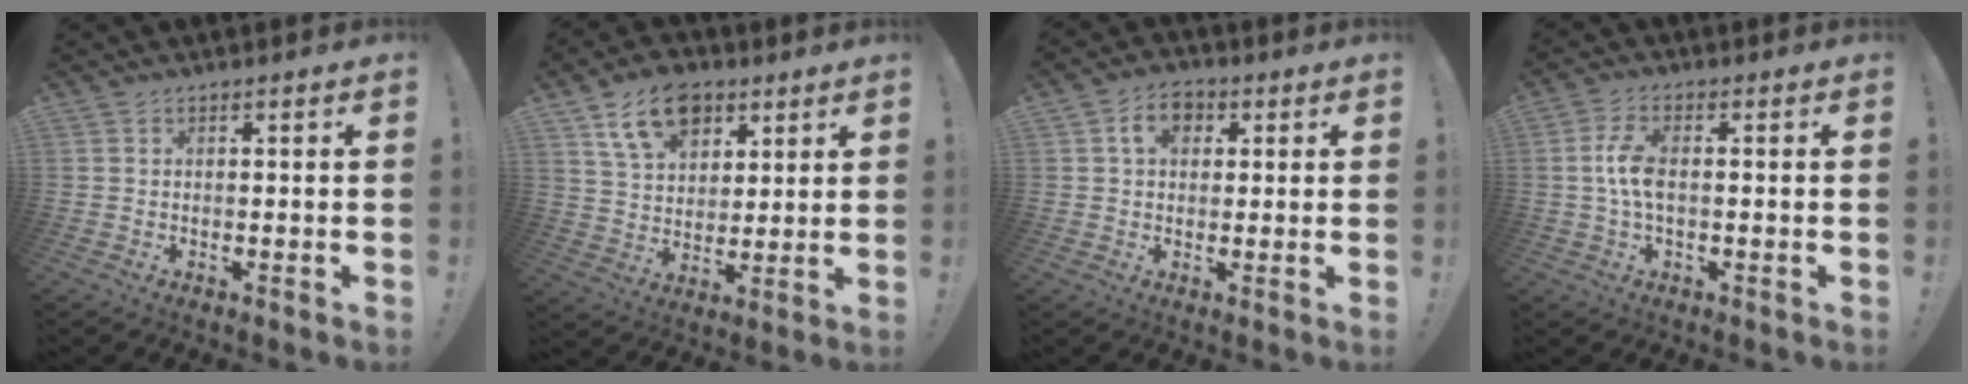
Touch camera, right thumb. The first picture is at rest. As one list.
[{"total": 14.3, "force": [7.8, 9.5, 7.4], "torque": [-0.115, -0.027, 0.147]}, {"total": 7.1, "force": [2.3, 5.1, 4.4], "torque": [-0.066, 0.010, 0.041]}, {"total": 7.1, "force": [0.0, 3.4, 6.2], "torque": [-0.127, 0.006, -0.001]}]